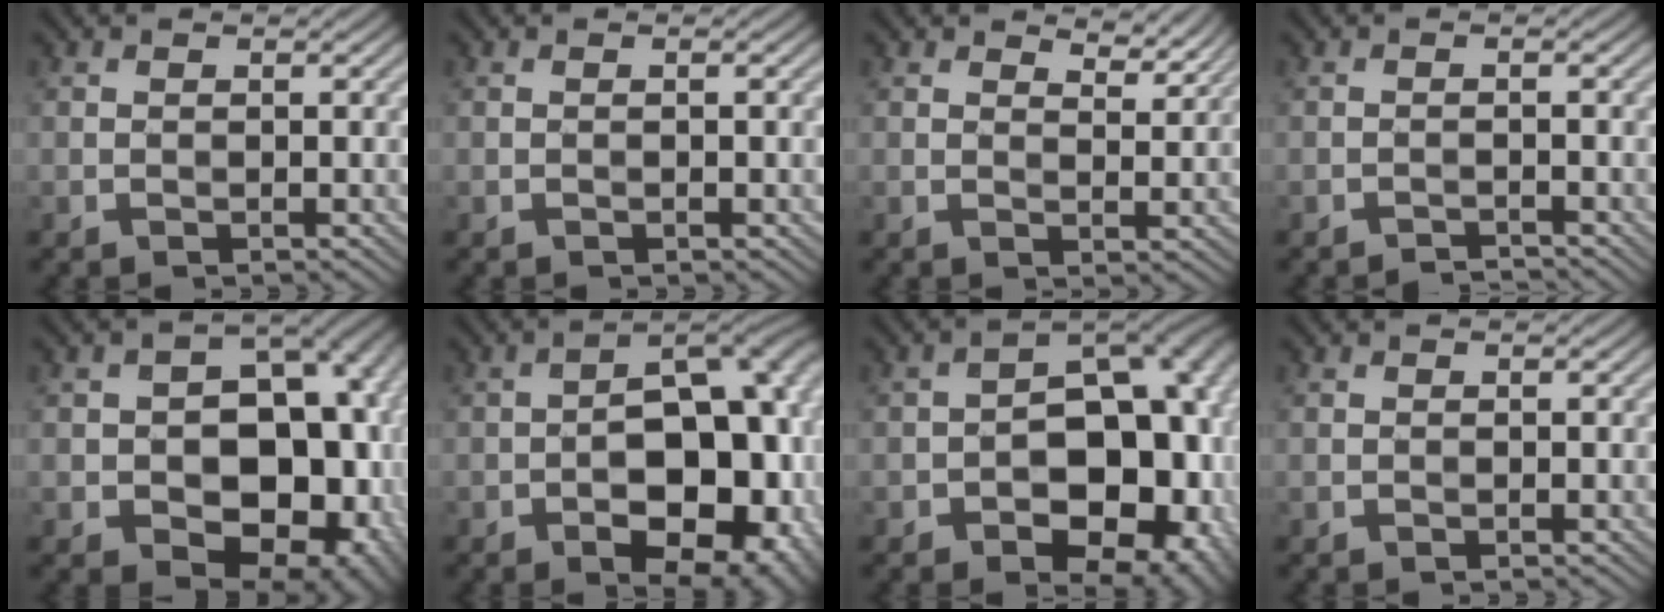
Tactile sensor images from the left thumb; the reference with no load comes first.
{"total": 0.6, "force": [-0.2, -0.2, 0.6], "torque": [-0.011, 0.003, -0.003]}
{"total": 4.0, "force": [3.3, 1.4, 1.8], "torque": [-0.034, -0.005, 0.054]}
{"total": 1.1, "force": [-1.0, -0.3, -0.1], "torque": [0.001, 0.006, -0.023]}
{"total": 18.4, "force": [-3.0, 12.9, 12.8], "torque": [-0.131, -0.013, -0.036]}
{"total": 18.5, "force": [-5.9, 10.3, 14.1], "torque": [-0.139, 0.009, -0.066]}
{"total": 18.0, "force": [-4.2, 11.1, 13.5], "torque": [-0.136, -0.009, -0.040]}
{"total": 0.0}